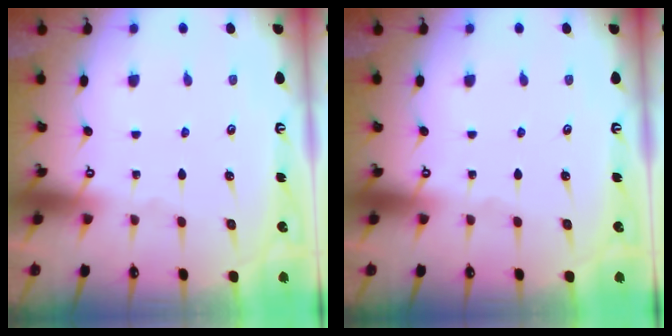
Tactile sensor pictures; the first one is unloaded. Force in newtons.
{"total": 0.0}